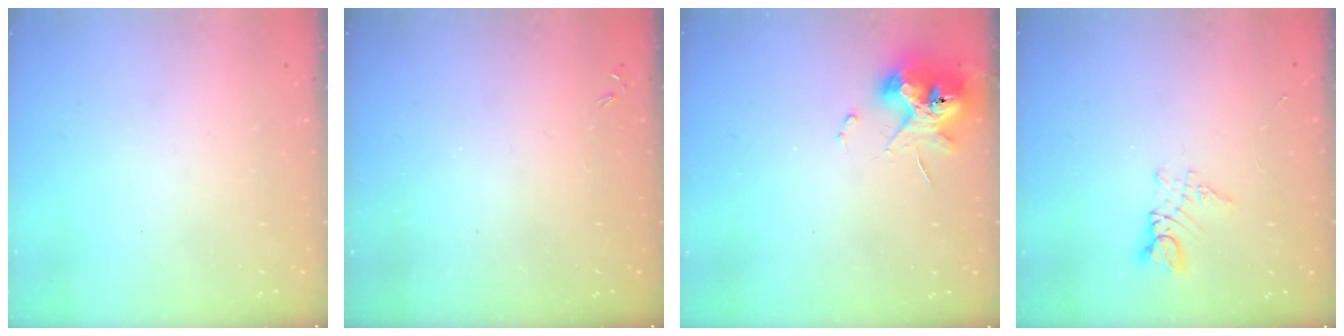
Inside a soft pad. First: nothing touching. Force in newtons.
{"total": 0.0}
{"total": 10.8, "press": 10.7, "slide": 1.2}
{"total": 3.4, "press": 3.3, "slide": 0.4}